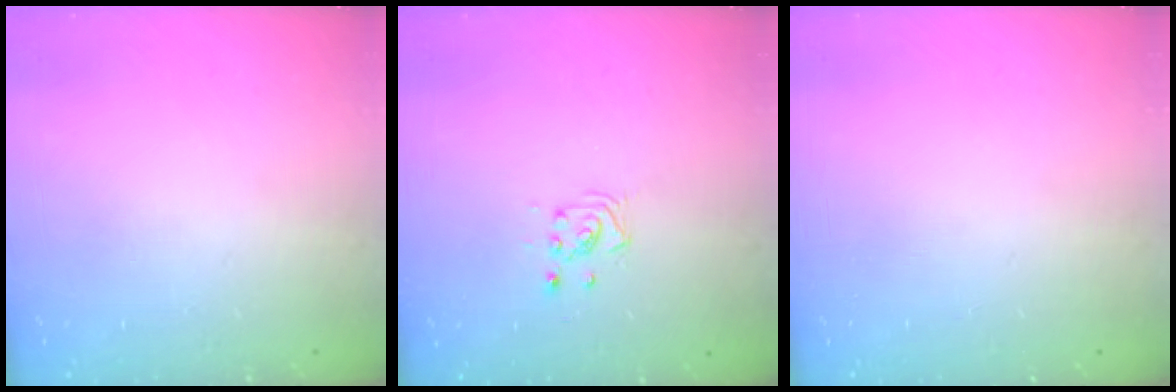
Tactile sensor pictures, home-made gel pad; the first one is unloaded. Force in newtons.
{"total": 2.9, "press": 2.9, "slide": 0.3}
{"total": 0.0}